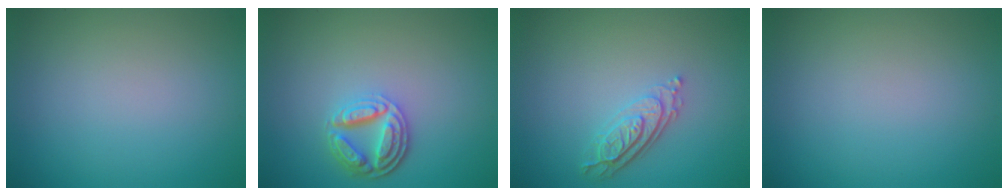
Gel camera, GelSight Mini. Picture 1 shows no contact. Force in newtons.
{"total": 4.1, "press": 3.3, "slide": 2.5}
{"total": 3.4, "press": 2.6, "slide": 2.2}
{"total": 0.0}